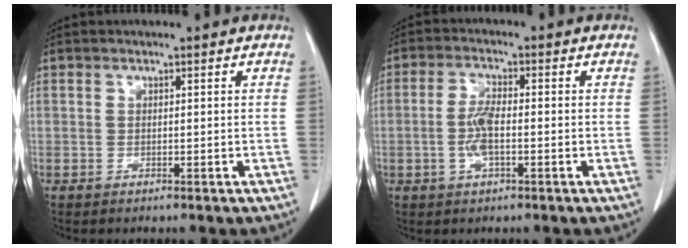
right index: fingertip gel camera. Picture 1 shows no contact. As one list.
[{"total": 4.6, "force": [-0.9, 1.3, 4.3], "torque": [-0.096, 0.002, -0.018]}]